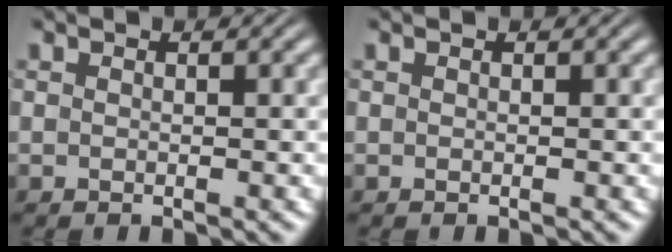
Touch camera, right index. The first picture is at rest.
{"total": 0.0}